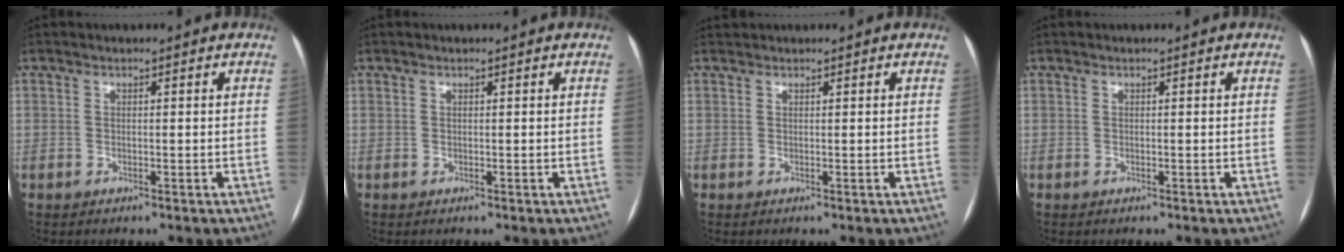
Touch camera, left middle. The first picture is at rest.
{"total": 0.0}
{"total": 0.5, "force": [0.5, 0.1, -0.1], "torque": [-0.005, 0.014, 0.013]}
{"total": 0.0}